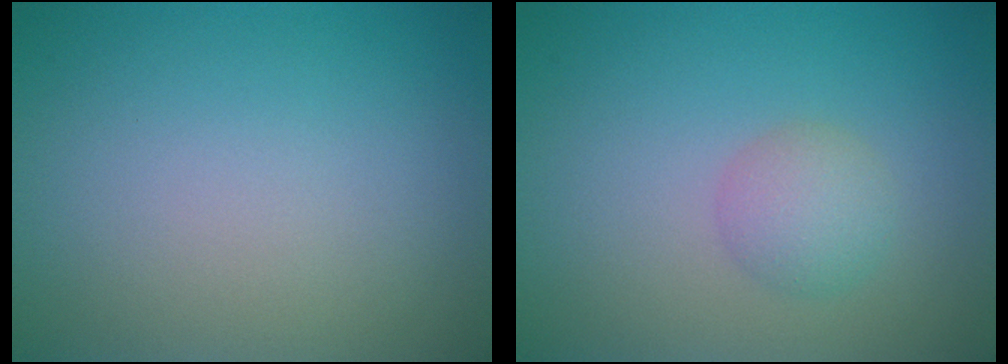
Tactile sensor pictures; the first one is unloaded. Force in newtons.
{"total": 2.2, "press": 2.2, "slide": 0.1}